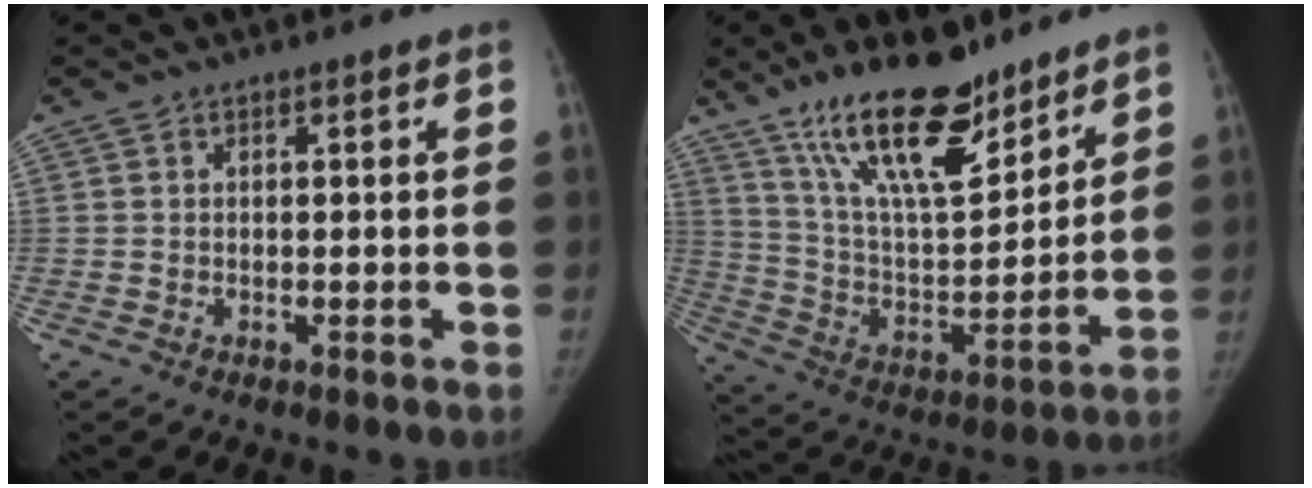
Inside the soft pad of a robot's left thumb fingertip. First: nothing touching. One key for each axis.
{"total": 20.6, "fx": 14.6, "fy": 7.1, "fz": 12.6, "tx": -0.180, "ty": -0.079, "tz": 0.263}